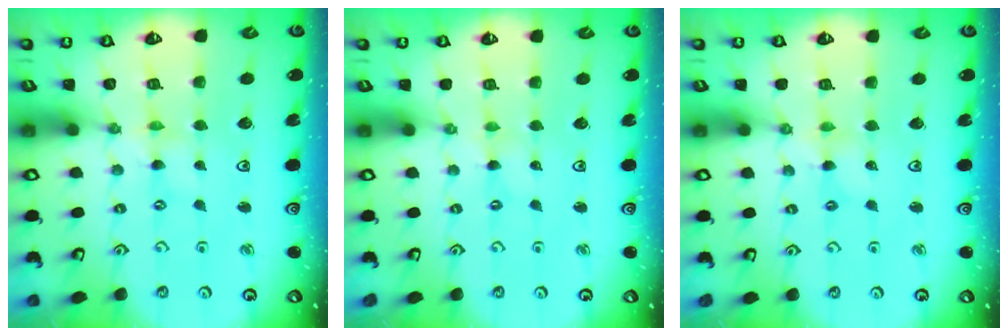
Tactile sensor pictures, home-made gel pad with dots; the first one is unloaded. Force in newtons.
{"total": 0.0}
{"total": 1.5, "press": 1.5, "slide": 0.1}